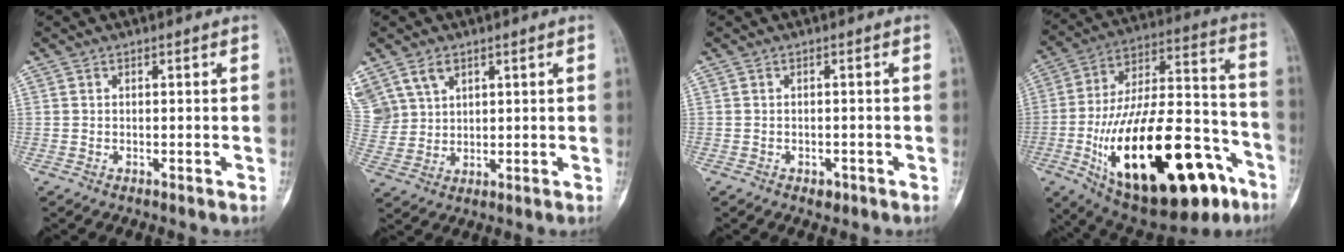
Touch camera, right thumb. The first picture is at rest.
{"total": 12.0, "force": [6.1, 8.9, 5.4], "torque": [-0.125, 0.006, 0.134]}
{"total": 1.6, "force": [-0.9, 1.1, 0.8], "torque": [-0.004, 0.004, -0.009]}
{"total": 35.1, "force": [-14.3, 14.8, 28.5], "torque": [-0.457, 0.053, -0.210]}